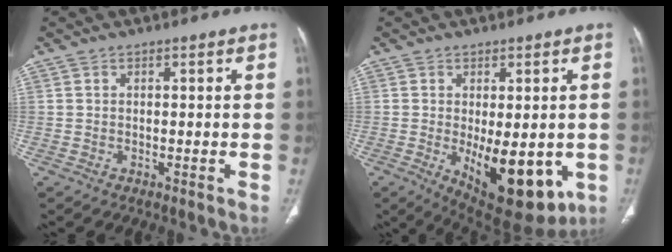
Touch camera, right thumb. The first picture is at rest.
{"total": 15.3, "force": [-3.8, 6.9, 13.1], "torque": [-0.163, -0.020, -0.032]}